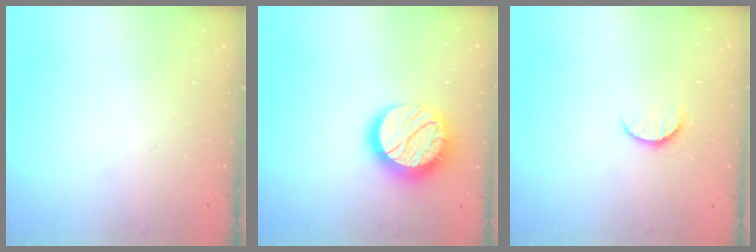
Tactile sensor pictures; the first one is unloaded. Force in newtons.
{"total": 16.3, "press": 16.3, "slide": 1.0}
{"total": 6.1, "press": 6.0, "slide": 0.5}